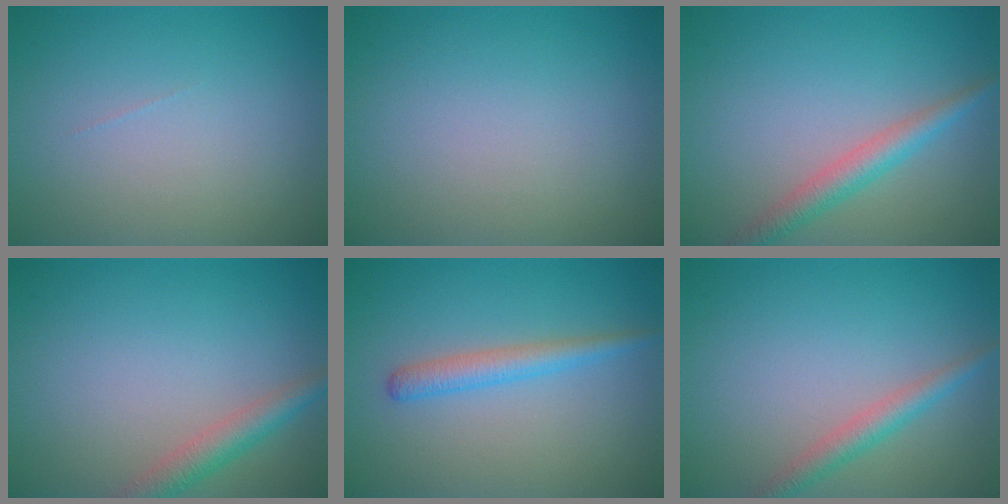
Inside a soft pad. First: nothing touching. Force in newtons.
{"total": 0.0}
{"total": 2.9, "press": 2.9, "slide": 0.2}
{"total": 2.8, "press": 2.8, "slide": 0.1}
{"total": 2.4, "press": 2.4, "slide": 0.2}
{"total": 2.4, "press": 2.4, "slide": 0.1}